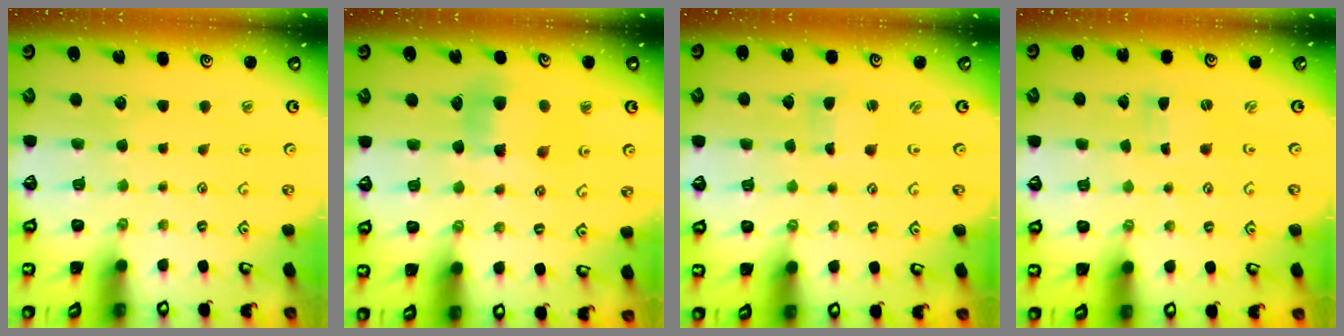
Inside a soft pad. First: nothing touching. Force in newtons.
{"total": 6.1, "press": 6.1, "slide": 0.5}
{"total": 1.1, "press": 1.0, "slide": 0.2}
{"total": 0.0}